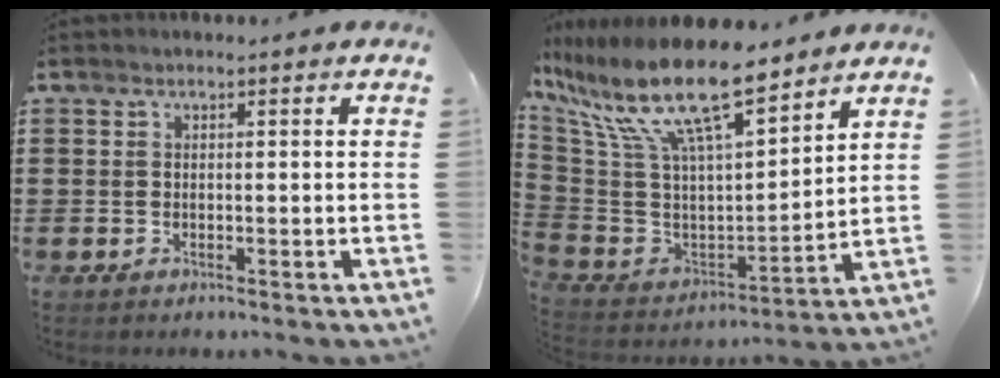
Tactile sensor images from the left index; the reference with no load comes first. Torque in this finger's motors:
{"motor_torque": [2.14, 0.00, 1.06, 0.21]}